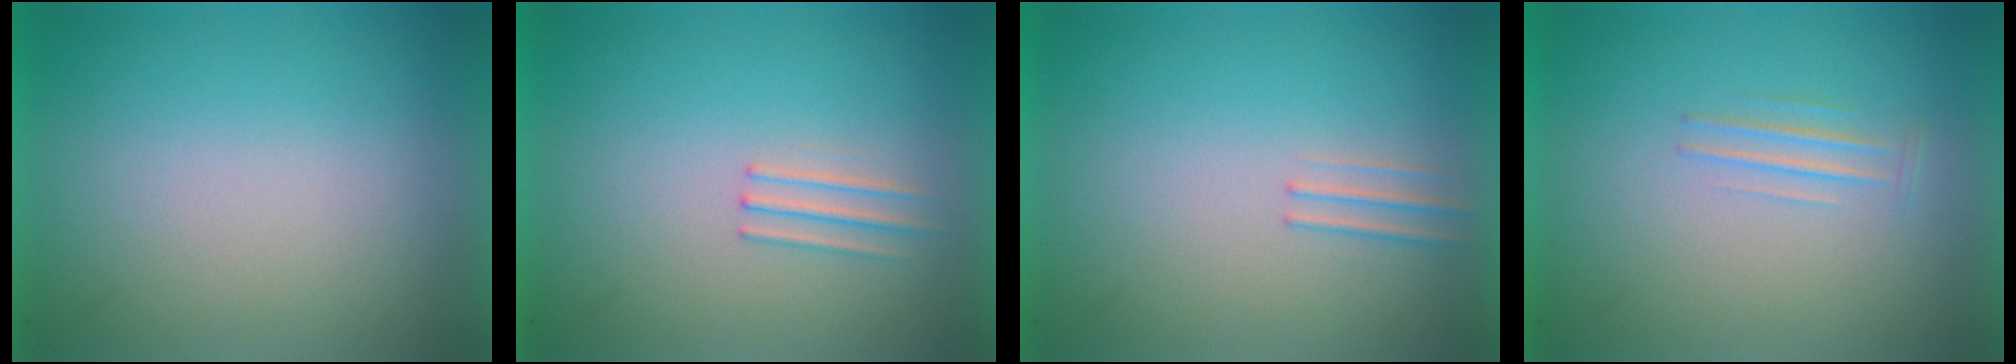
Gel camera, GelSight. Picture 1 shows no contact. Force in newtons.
{"total": 1.2}
{"total": 1.1}
{"total": 1.1}